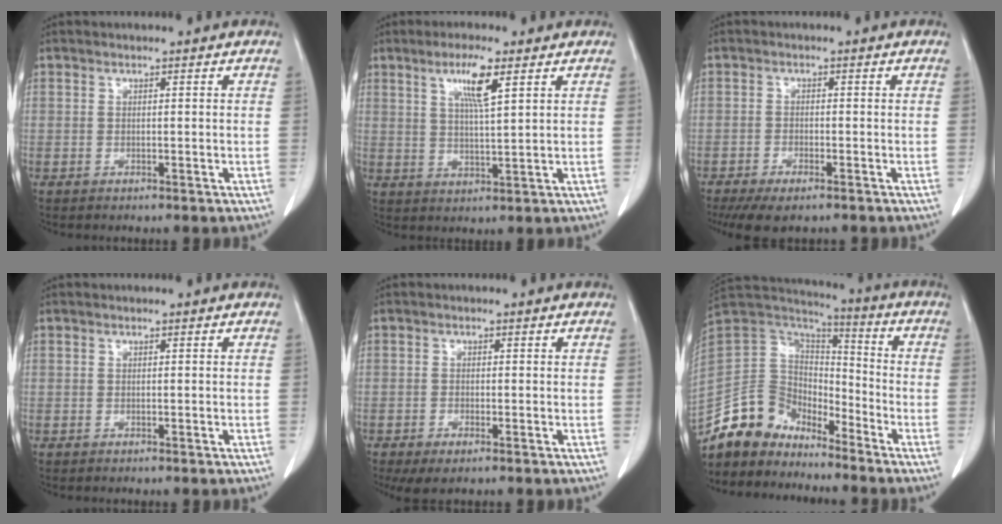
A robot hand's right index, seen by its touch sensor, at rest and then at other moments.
{"total": 6.3, "force": [3.1, 0.3, 5.5], "torque": [-0.102, -0.001, 0.056]}
{"total": 6.4, "force": [-4.8, 2.1, 3.7], "torque": [-0.056, -0.011, -0.077]}
{"total": 0.0}
{"total": 2.9, "force": [-1.6, 1.0, 2.3], "torque": [-0.041, -0.004, -0.022]}
{"total": 11.7, "force": [-9.9, 6.1, 1.6], "torque": [-0.032, 0.061, -0.193]}